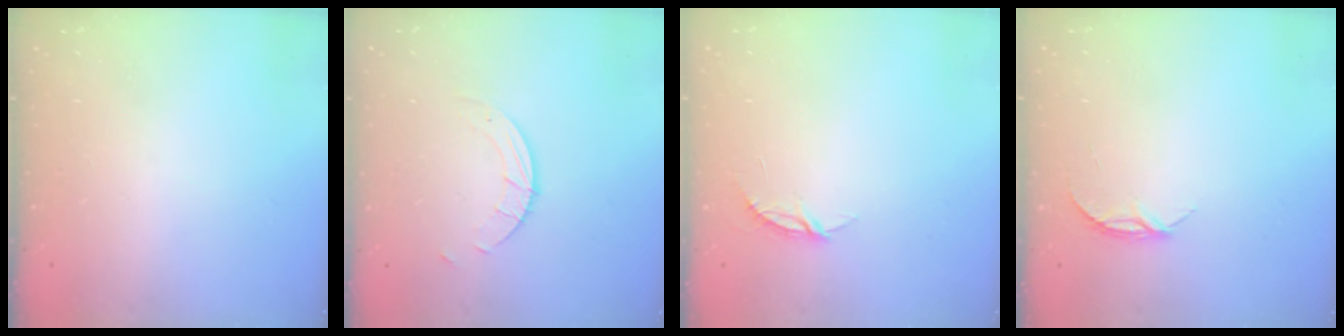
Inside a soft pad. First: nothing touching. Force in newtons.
{"total": 2.7, "press": 2.7, "slide": 0.3}
{"total": 3.8, "press": 3.8, "slide": 0.2}
{"total": 4.3, "press": 4.3, "slide": 0.5}